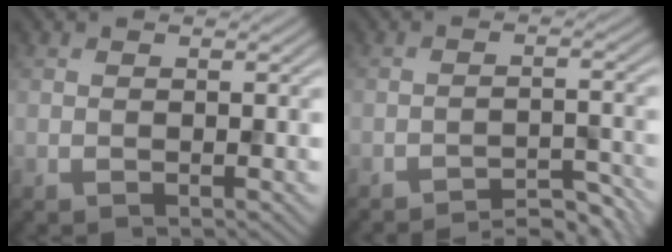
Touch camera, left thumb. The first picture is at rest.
{"total": 4.9, "force": [-4.6, 0.5, 1.8], "torque": [-0.033, 0.013, -0.063]}